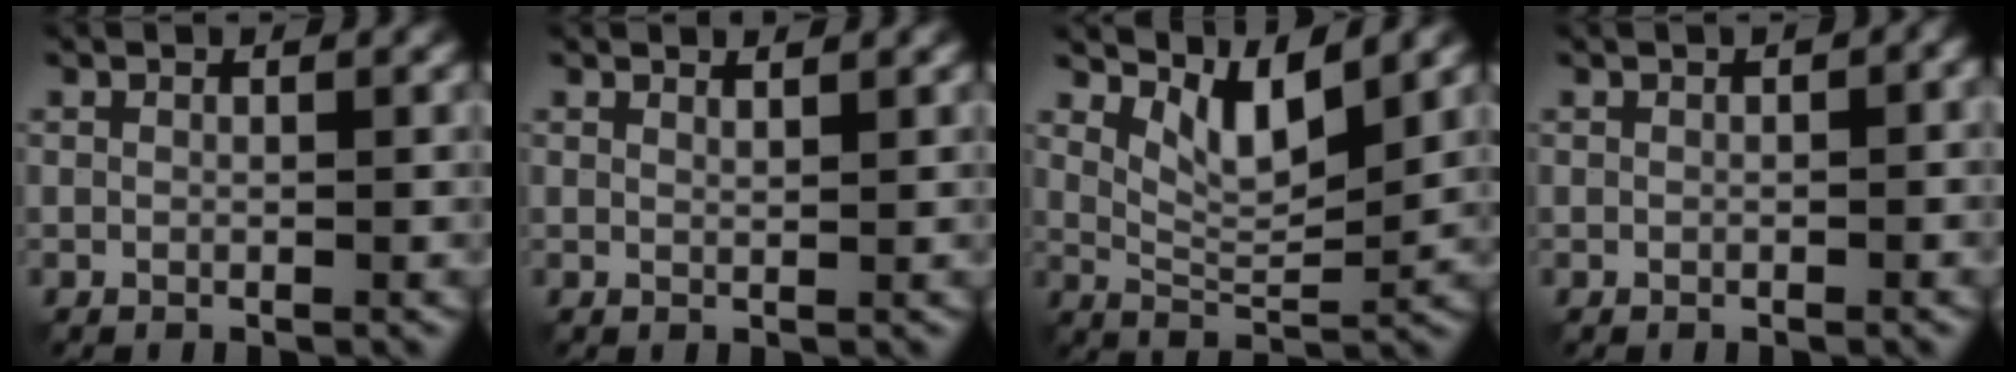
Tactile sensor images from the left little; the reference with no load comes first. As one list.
[{"total": 1.1, "force": [1.0, 0.2, 0.5], "torque": [-0.002, 0.003, 0.013]}, {"total": 4.7, "force": [2.3, 1.8, 3.7], "torque": [-0.072, -0.011, 0.046]}, {"total": 2.6, "force": [0.6, 1.3, 2.1], "torque": [-0.022, 0.008, 0.013]}]